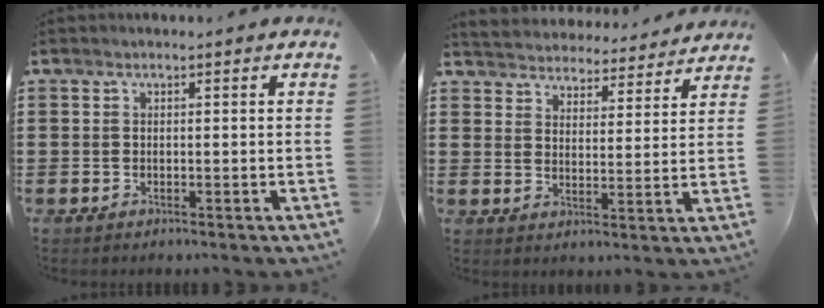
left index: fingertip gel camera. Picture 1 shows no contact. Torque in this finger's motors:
{"motor_torque": [1.07, -1.07, 0.46, 0.05]}